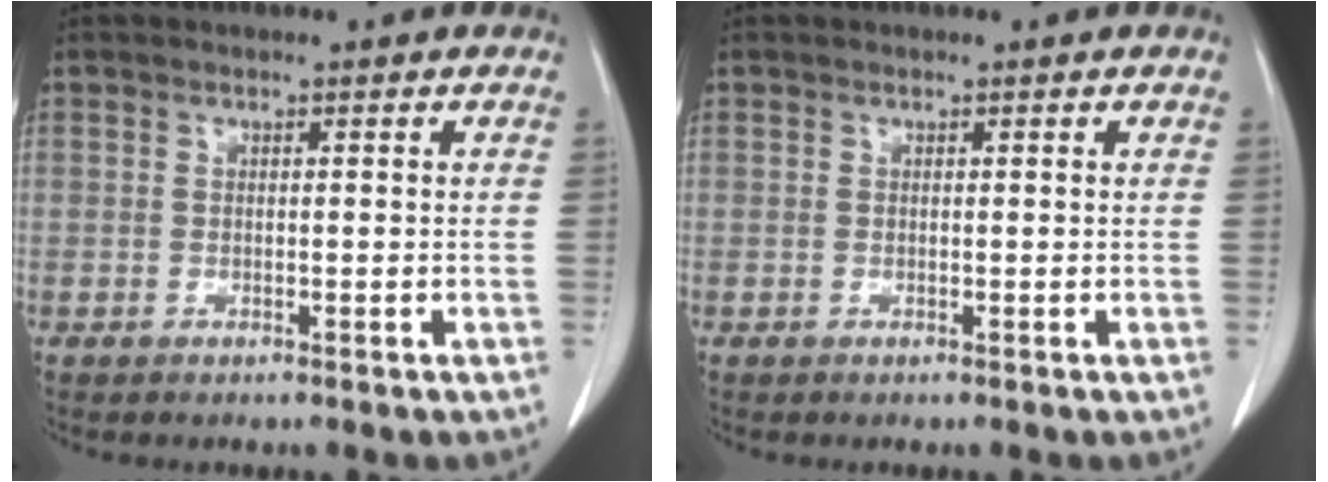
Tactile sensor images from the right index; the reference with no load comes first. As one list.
[{"total": 0.0}]